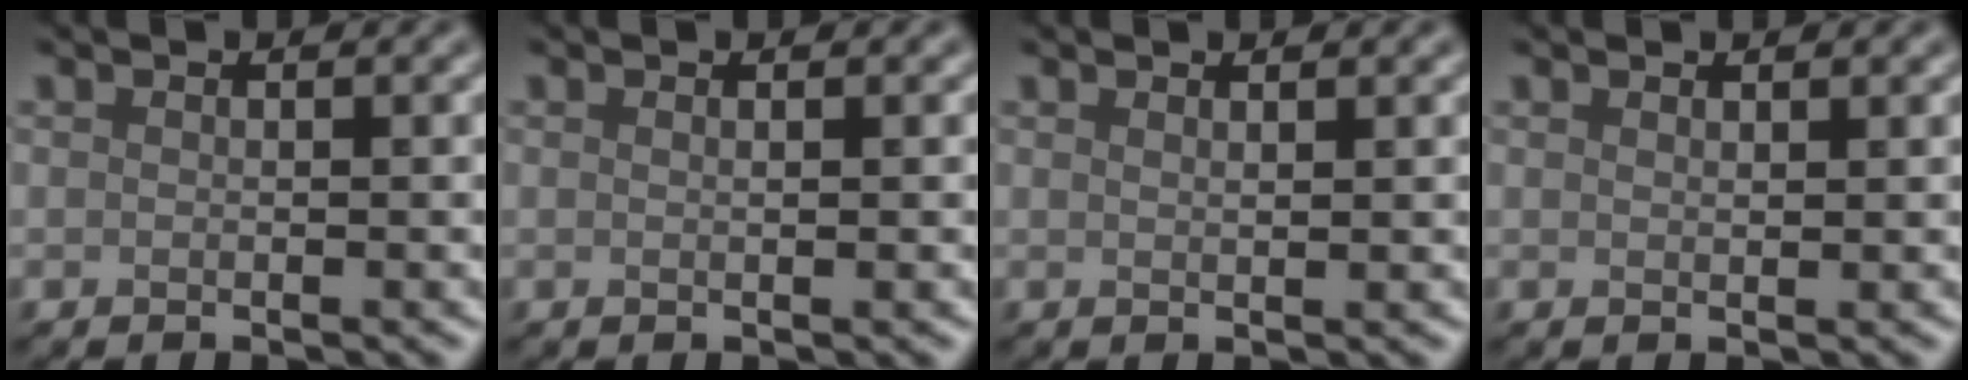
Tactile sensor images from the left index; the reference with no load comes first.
{"total": 1.1, "force": [0.3, 0.4, 1.0], "torque": [-0.009, 0.002, -0.002]}
{"total": 1.5, "force": [0.9, 0.5, 1.0], "torque": [-0.005, 0.002, 0.002]}
{"total": 0.8, "force": [0.7, 0.1, 0.3], "torque": [-0.001, 0.002, 0.011]}